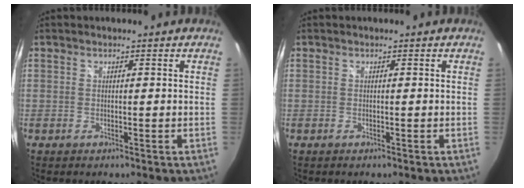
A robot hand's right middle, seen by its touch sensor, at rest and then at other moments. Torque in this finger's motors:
{"motor_torque": [0.05, -0.12, -0.01, 0.00]}